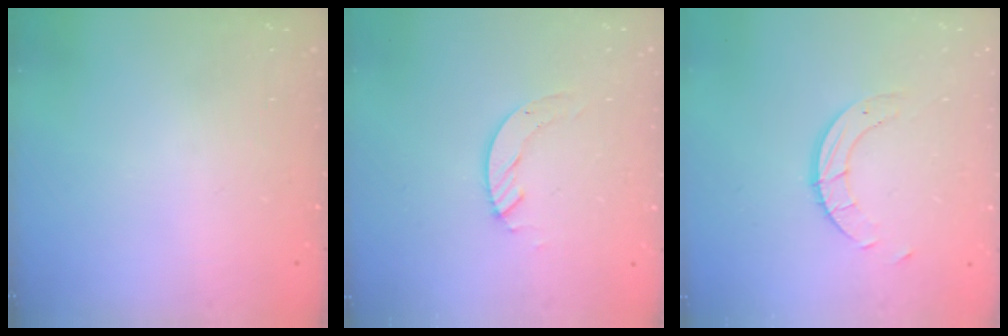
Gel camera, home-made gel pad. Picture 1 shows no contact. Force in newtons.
{"total": 4.1, "press": 4.1, "slide": 0.3}
{"total": 4.9, "press": 4.9, "slide": 0.4}